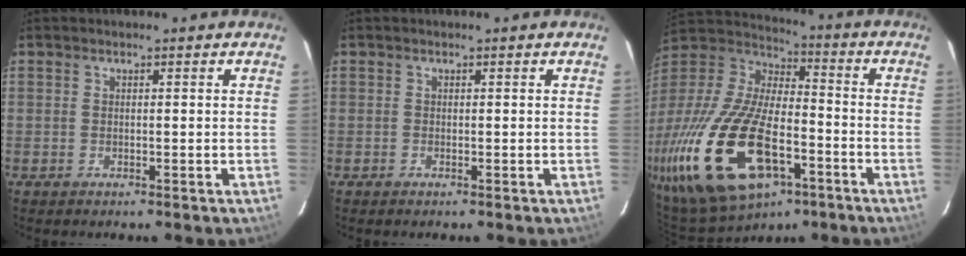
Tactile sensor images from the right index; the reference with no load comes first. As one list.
[{"total": 0.0}, {"total": 30.9, "force": [-13.4, 14.6, 23.8], "torque": [-0.519, -0.054, -0.232]}]